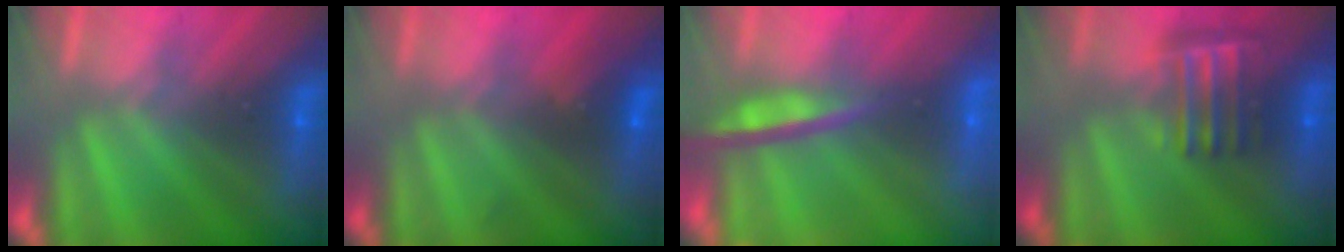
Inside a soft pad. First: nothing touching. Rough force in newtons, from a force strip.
{"total": 2.3}
{"total": 7.7}
{"total": 7.3}